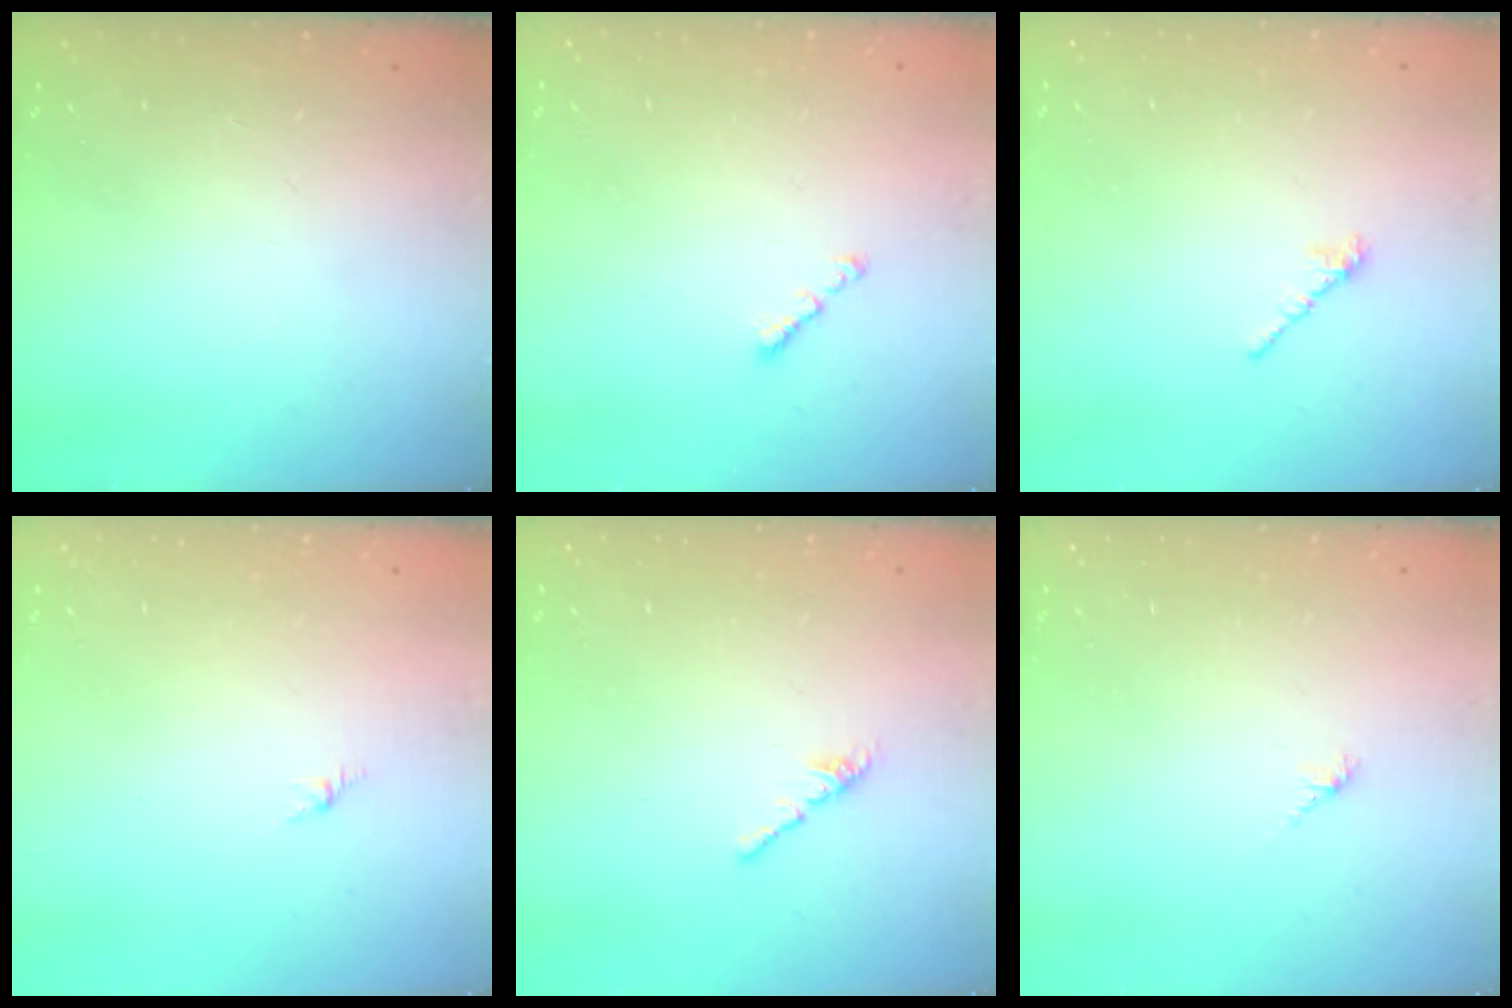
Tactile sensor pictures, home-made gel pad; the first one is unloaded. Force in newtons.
{"total": 1.1, "press": 1.0, "slide": 0.4}
{"total": 2.4, "press": 2.3, "slide": 0.7}
{"total": 0.0}
{"total": 2.4, "press": 2.3, "slide": 0.8}
{"total": 1.7, "press": 1.6, "slide": 0.5}